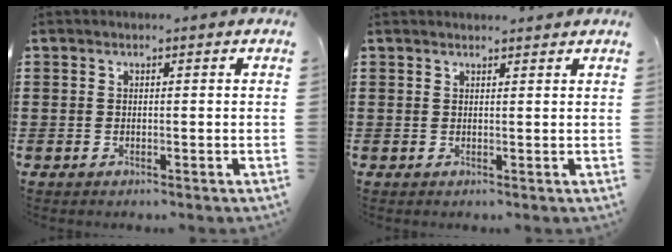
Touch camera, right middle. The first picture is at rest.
{"total": 1.1, "force": [1.1, 0.0, 0.0], "torque": [-0.004, -0.003, 0.021]}